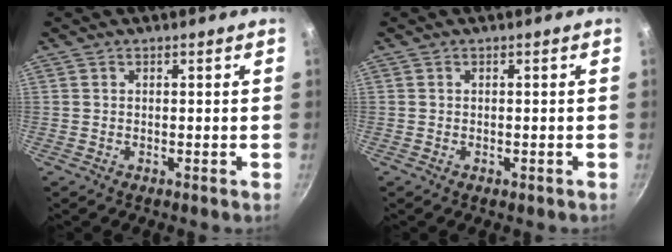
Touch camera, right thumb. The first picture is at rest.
{"total": 0.7, "force": [-0.4, 0.4, 0.5], "torque": [-0.005, 0.000, -0.006]}